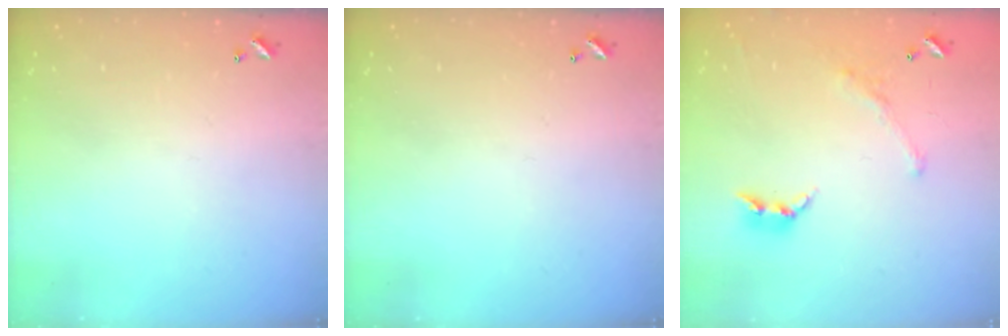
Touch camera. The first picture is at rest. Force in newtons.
{"total": 0.0}
{"total": 1.5, "press": 1.0, "slide": 1.2}